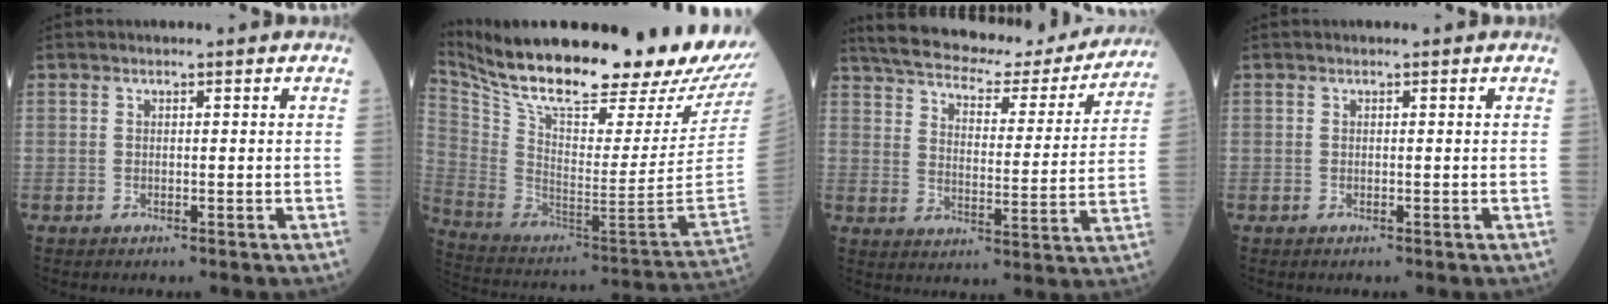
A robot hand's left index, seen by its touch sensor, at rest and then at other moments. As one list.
[{"total": 33.1, "force": [27.2, 4.5, 18.3], "torque": [-0.334, -0.078, 0.397]}, {"total": 24.2, "force": [21.3, 6.4, 9.5], "torque": [-0.162, -0.003, 0.279]}, {"total": 0.0}]